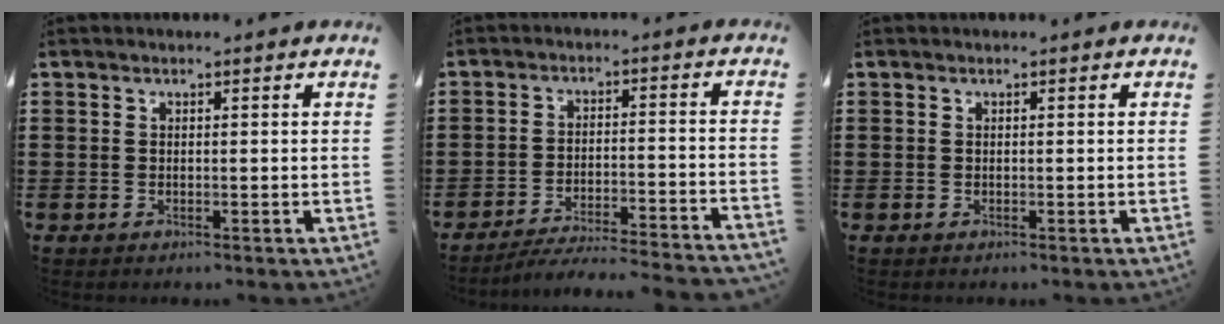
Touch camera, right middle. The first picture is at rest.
{"total": 5.0, "force": [-4.8, -0.2, 1.6], "torque": [-0.033, -0.011, -0.097]}
{"total": 0.0}